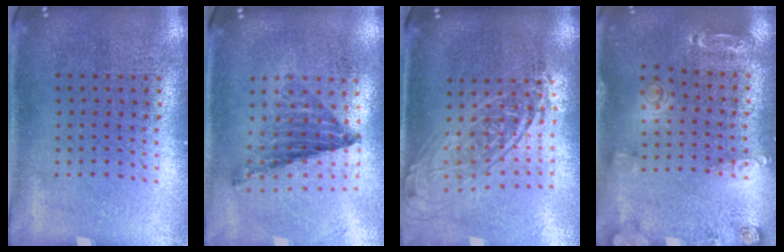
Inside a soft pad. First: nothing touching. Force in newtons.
{"total": 0.8, "press": 0.8, "slide": 0.1}
{"total": 1.8, "press": 1.4, "slide": 1.0}
{"total": 1.5, "press": 1.5, "slide": 0.3}